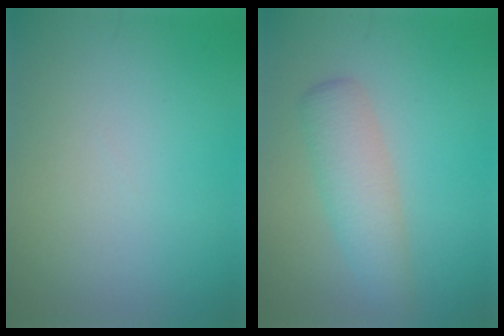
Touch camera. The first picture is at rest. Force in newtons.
{"total": 3.7, "press": 3.7, "slide": 0.1}